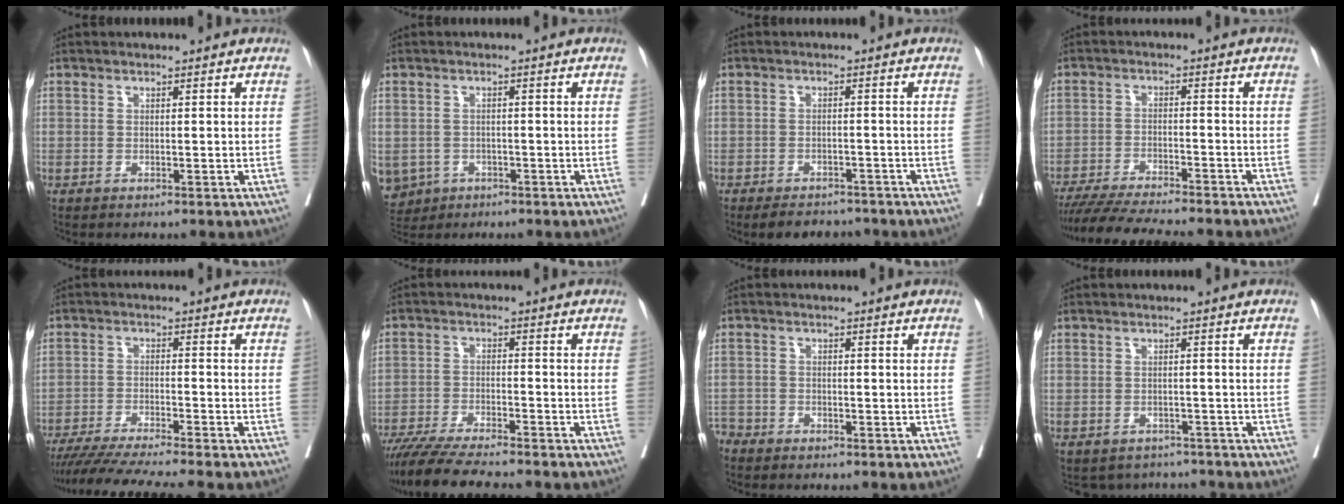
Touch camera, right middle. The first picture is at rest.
{"total": 9.8, "force": [-4.1, 8.2, 3.3], "torque": [-0.106, -0.005, -0.056]}
{"total": 6.5, "force": [-5.8, 2.2, 1.9], "torque": [-0.019, -0.001, -0.078]}
{"total": 15.9, "force": [-14.1, 0.7, 7.4], "torque": [-0.120, -0.032, -0.213]}
{"total": 14.4, "force": [-12.5, -1.5, 6.9], "torque": [-0.091, -0.036, -0.202]}
{"total": 13.8, "force": [-12.1, 0.5, 6.7], "torque": [-0.100, -0.028, -0.190]}
{"total": 3.8, "force": [-3.6, 1.1, 0.5], "torque": [0.000, -0.006, -0.067]}
{"total": 7.9, "force": [-7.4, 2.6, 0.8], "torque": [-0.019, 0.014, -0.089]}